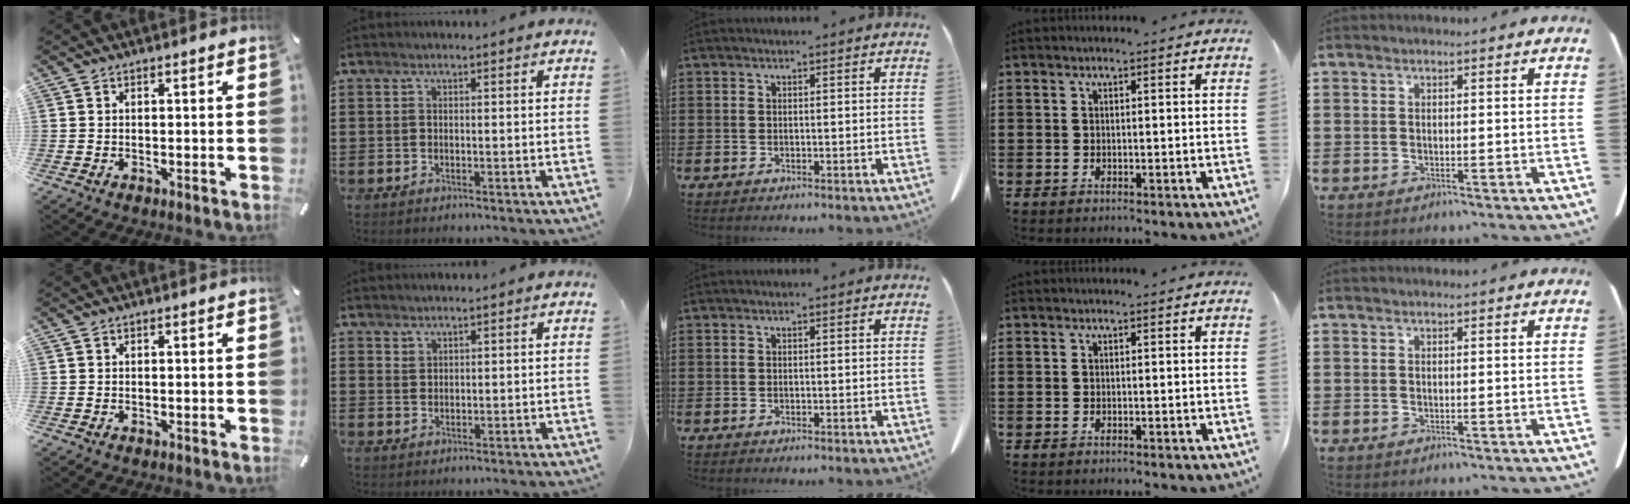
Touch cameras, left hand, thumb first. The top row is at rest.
{"index": {"total": 1.5, "force": [1.3, 0.6, 0.3], "torque": [-0.007, 0.001, 0.026]}}